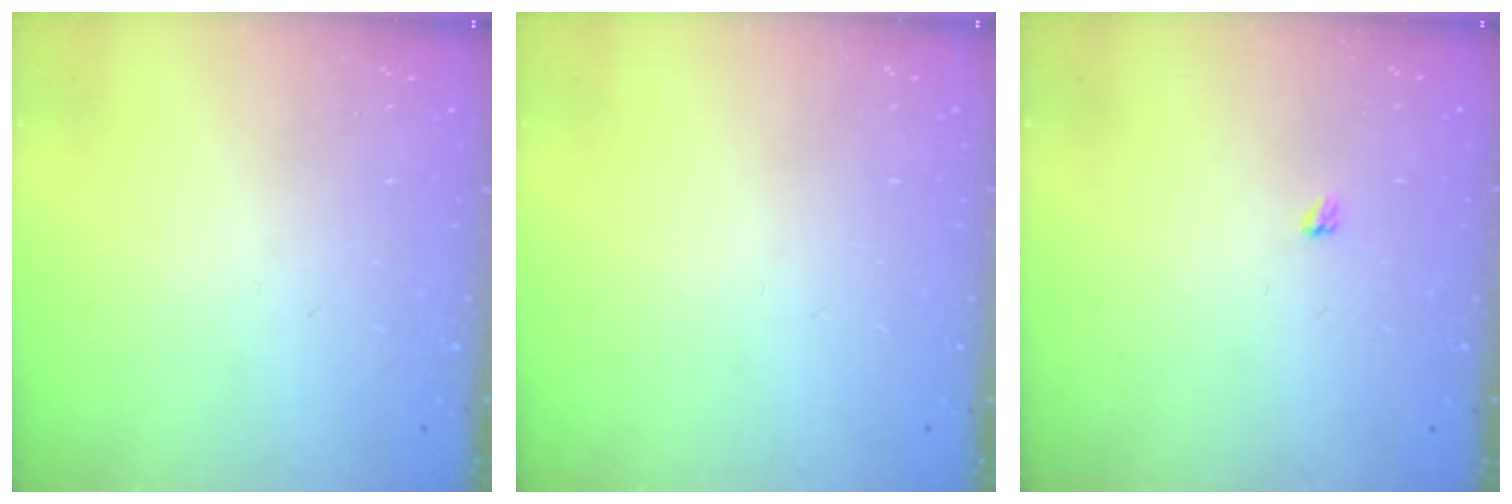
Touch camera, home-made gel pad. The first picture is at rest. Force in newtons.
{"total": 0.0}
{"total": 2.4, "press": 2.4, "slide": 0.4}